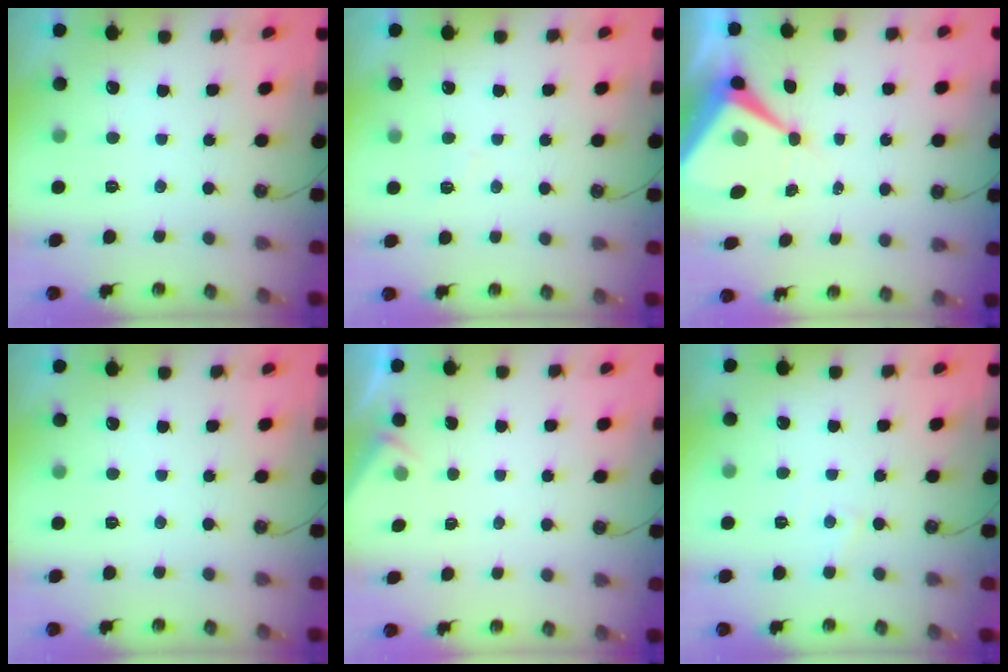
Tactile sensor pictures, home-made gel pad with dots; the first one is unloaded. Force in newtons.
{"total": 5.3, "press": 5.2, "slide": 0.7}
{"total": 9.0, "press": 9.0, "slide": 0.9}
{"total": 0.0}
{"total": 1.8, "press": 1.8, "slide": 0.4}
{"total": 3.8, "press": 3.7, "slide": 0.5}